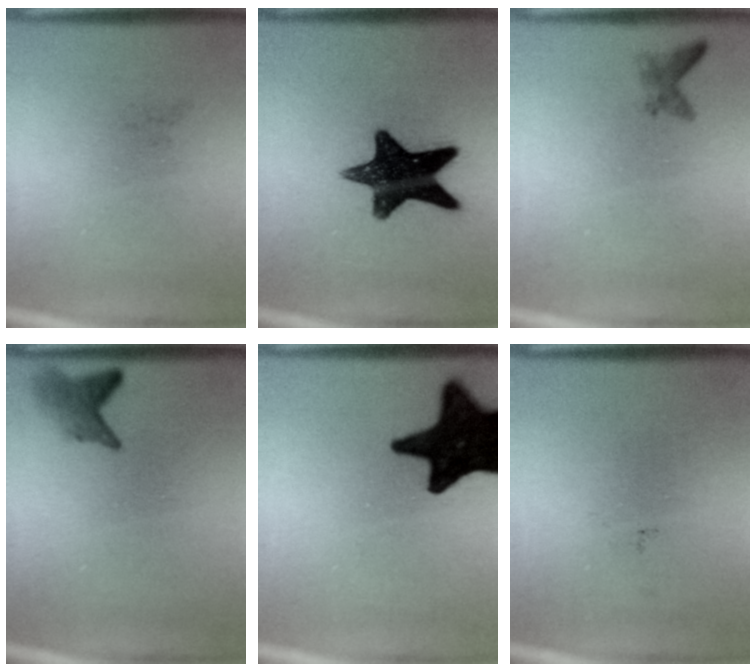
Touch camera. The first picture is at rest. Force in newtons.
{"total": 14.8}
{"total": 1.1}
{"total": 2.4}
{"total": 18.9}
{"total": 0.0}